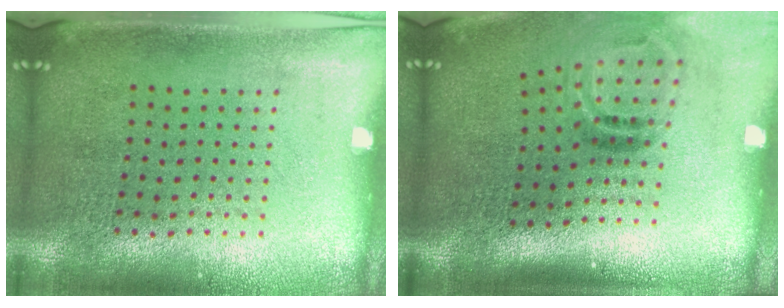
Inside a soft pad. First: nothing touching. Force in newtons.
{"total": 2.0, "press": 1.3, "slide": 1.6}